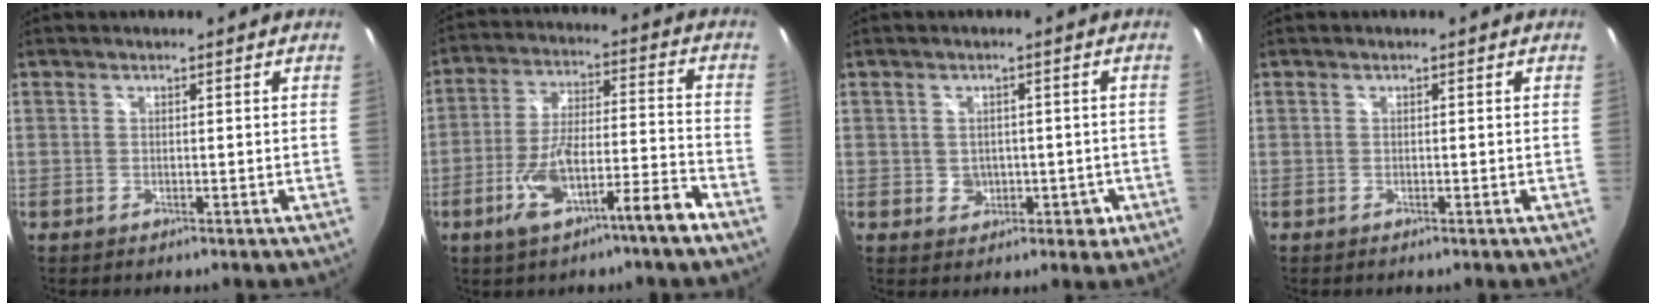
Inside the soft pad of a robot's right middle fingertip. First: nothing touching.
{"total": 11.8, "force": [-7.5, 1.3, 9.0], "torque": [-0.173, 0.000, -0.123]}
{"total": 4.2, "force": [-0.7, 3.8, 1.8], "torque": [-0.027, 0.004, -0.002]}
{"total": 0.0}